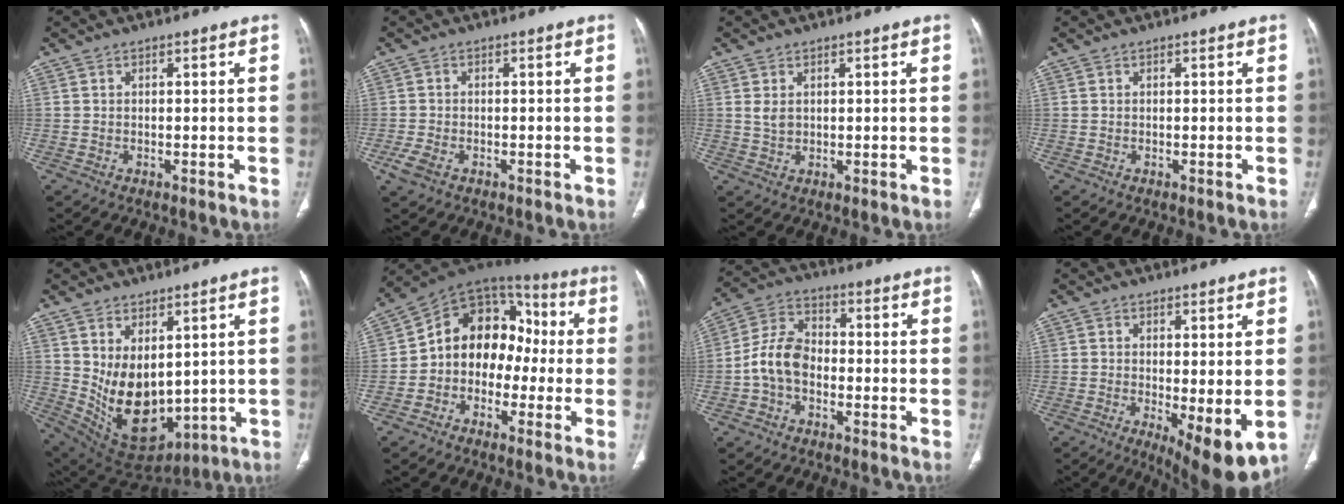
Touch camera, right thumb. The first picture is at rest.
{"total": 3.3, "force": [-1.5, 1.9, 2.2], "torque": [-0.058, -0.002, -0.028]}
{"total": 2.1, "force": [0.8, 1.3, 1.5], "torque": [-0.027, -0.002, 0.021]}
{"total": 0.0}
{"total": 14.0, "force": [2.1, 8.5, 10.9], "torque": [-0.163, -0.027, 0.074]}
{"total": 14.1, "force": [-1.7, 11.1, 8.6], "torque": [-0.082, 0.065, -0.046]}
{"total": 8.4, "force": [-2.2, 5.8, 5.7], "torque": [-0.102, 0.032, -0.053]}
{"total": 8.9, "force": [-1.6, 2.8, 8.2], "torque": [-0.123, -0.027, -0.017]}